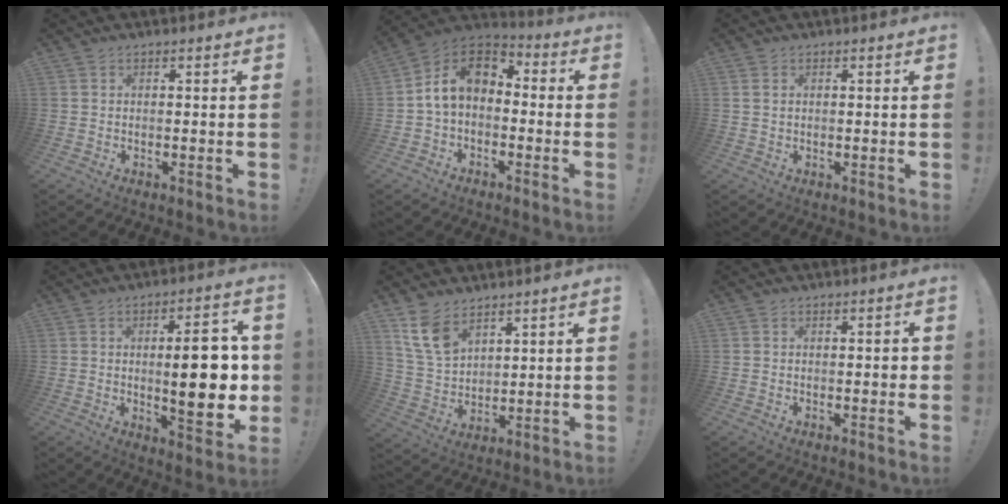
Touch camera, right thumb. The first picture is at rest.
{"total": 12.0, "force": [1.3, 7.9, 8.9], "torque": [-0.151, 0.011, 0.025]}
{"total": 1.3, "force": [0.5, 1.0, 0.6], "torque": [-0.011, 0.002, 0.010]}
{"total": 16.9, "force": [0.7, 5.2, 16.0], "torque": [-0.218, -0.008, 0.010]}
{"total": 10.4, "force": [6.9, 6.0, 4.9], "torque": [-0.097, -0.032, 0.139]}
{"total": 1.0, "force": [-0.3, 0.6, 0.7], "torque": [-0.011, 0.003, -0.005]}